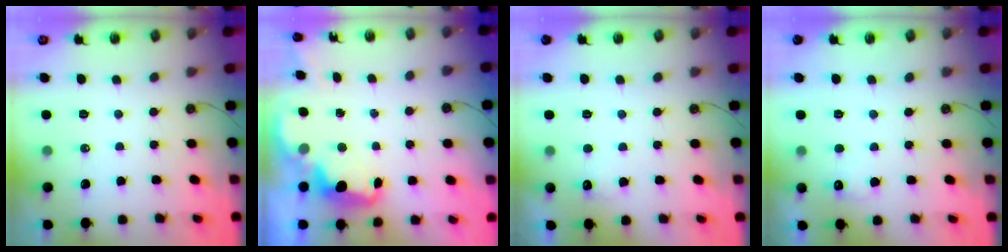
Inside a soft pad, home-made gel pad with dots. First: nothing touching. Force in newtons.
{"total": 2.7, "press": 2.6, "slide": 0.6}
{"total": 6.2, "press": 6.1, "slide": 1.2}
{"total": 4.5, "press": 4.3, "slide": 1.3}